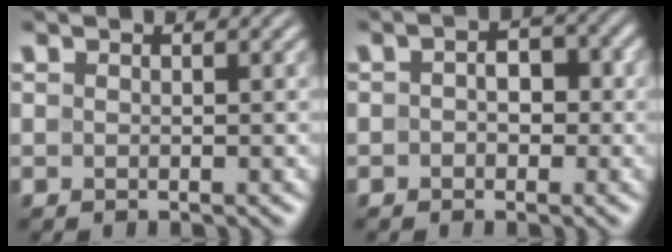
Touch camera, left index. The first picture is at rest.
{"total": 2.7, "force": [-0.2, 1.9, 1.8], "torque": [-0.022, 0.004, -0.009]}